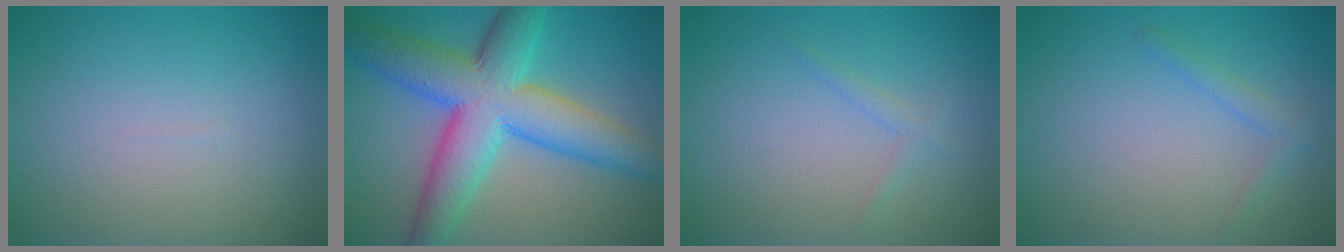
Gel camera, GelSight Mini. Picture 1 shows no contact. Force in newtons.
{"total": 10.5, "press": 10.5, "slide": 0.2}
{"total": 1.0, "press": 1.0, "slide": 0.1}
{"total": 1.3, "press": 1.3, "slide": 0.1}